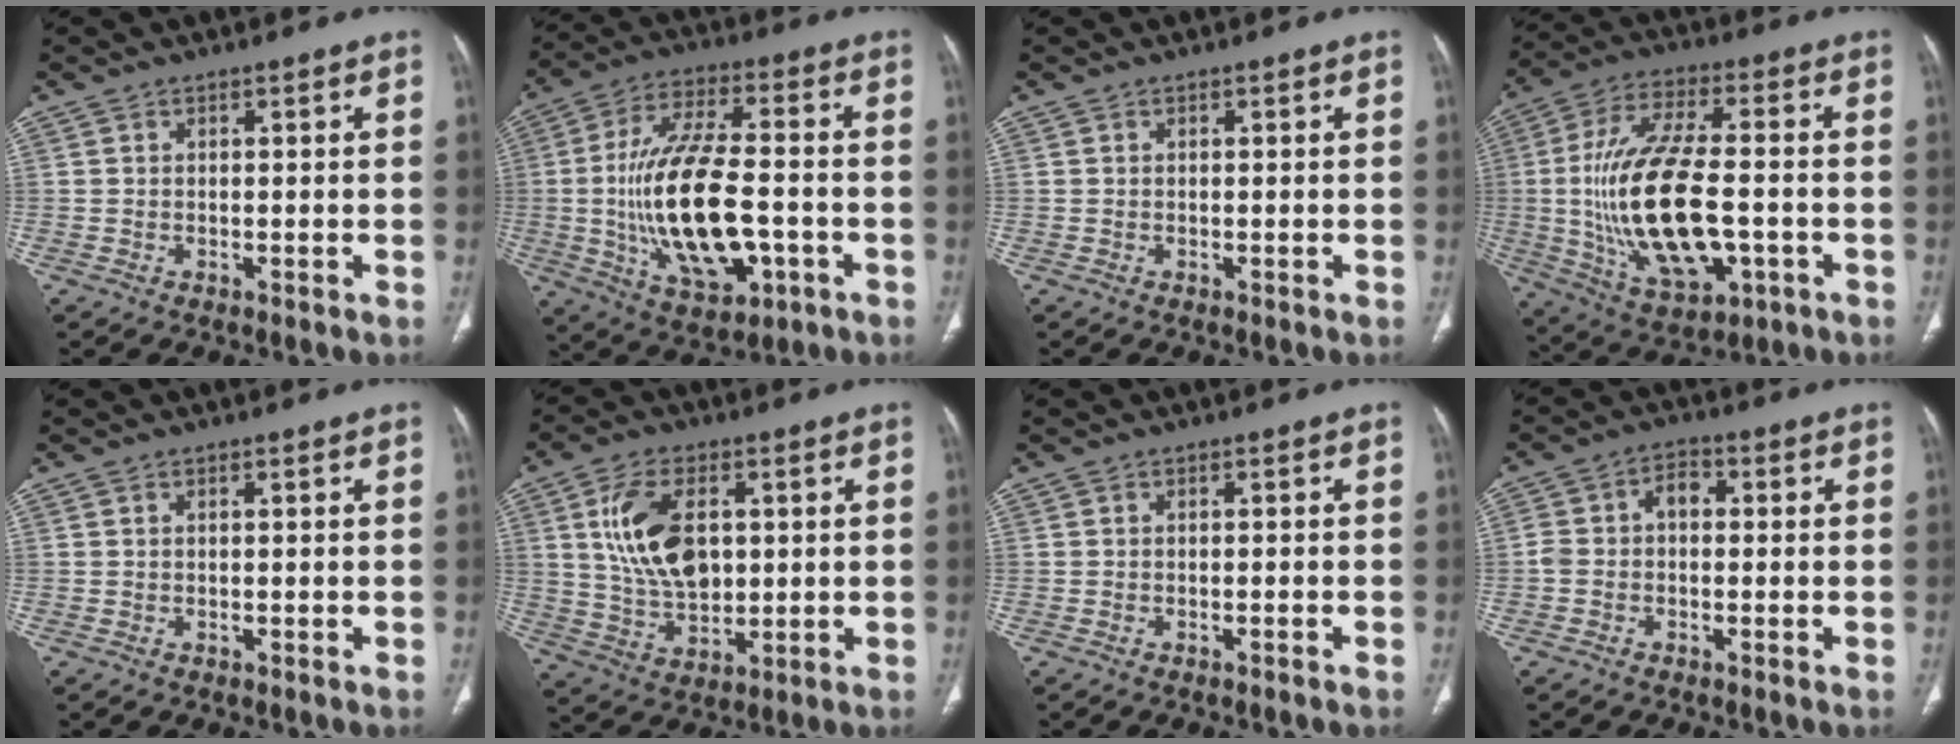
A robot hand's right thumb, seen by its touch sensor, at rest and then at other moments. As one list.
[{"total": 20.6, "force": [-3.3, 9.2, 18.1], "torque": [-0.340, 0.016, -0.044]}, {"total": 0.0}, {"total": 22.3, "force": [-2.8, 10.1, 19.7], "torque": [-0.387, 0.009, -0.033]}, {"total": 0.0}, {"total": 13.5, "force": [2.8, 8.2, 10.4], "torque": [-0.177, -0.009, 0.060]}, {"total": 0.8, "force": [-0.6, 0.0, 0.5], "torque": [-0.016, 0.007, -0.006]}, {"total": 5.1, "force": [-0.3, 3.6, 3.7], "torque": [-0.063, 0.022, -0.013]}]